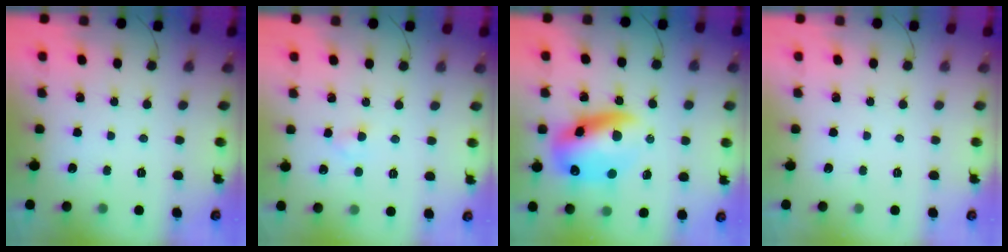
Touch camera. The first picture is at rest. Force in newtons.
{"total": 2.2, "press": 2.0, "slide": 0.8}
{"total": 15.5, "press": 15.1, "slide": 3.5}
{"total": 0.0}